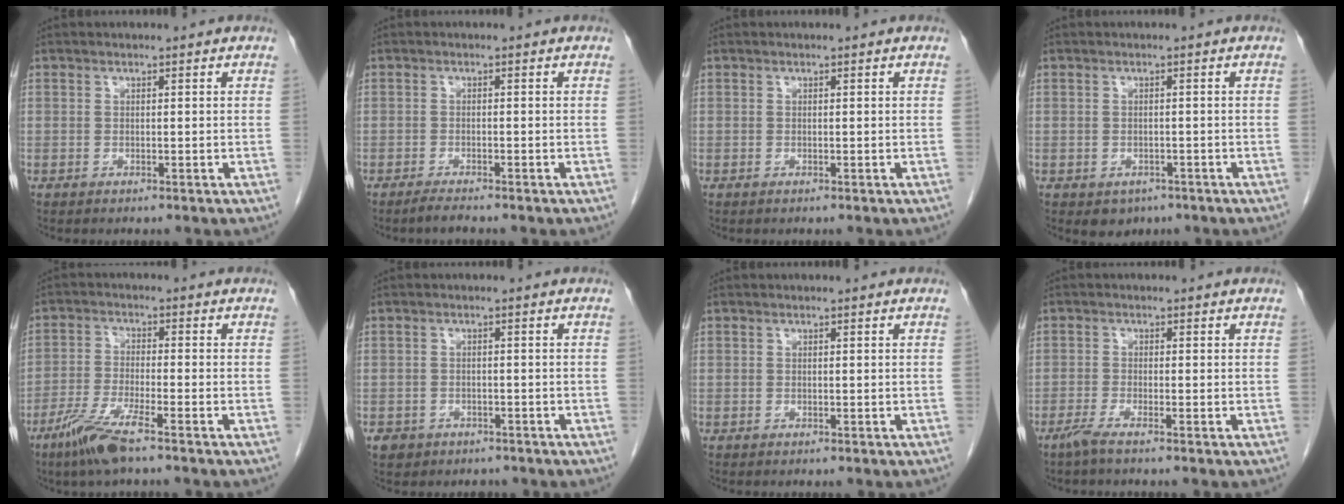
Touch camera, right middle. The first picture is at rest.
{"total": 1.7, "force": [-1.5, -0.1, 0.7], "torque": [-0.025, -0.007, -0.028]}
{"total": 0.0}
{"total": 2.8, "force": [-1.6, 2.0, 1.0], "torque": [-0.013, 0.000, -0.012]}
{"total": 7.0, "force": [-4.8, 0.3, 5.1], "torque": [-0.110, -0.017, -0.096]}
{"total": 4.1, "force": [-2.9, 2.8, 0.8], "torque": [-0.019, 0.004, -0.035]}
{"total": 0.0}
{"total": 2.2, "force": [-1.6, -0.4, 1.4], "torque": [-0.035, -0.005, -0.038]}